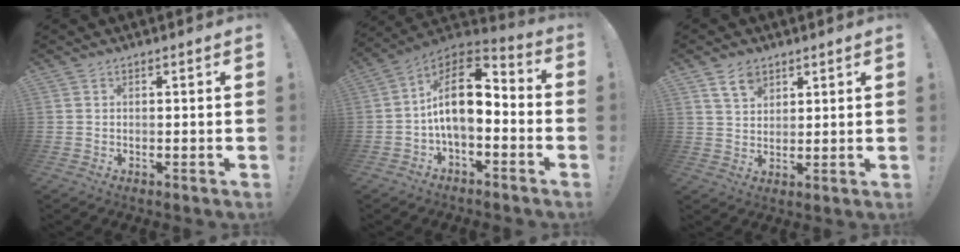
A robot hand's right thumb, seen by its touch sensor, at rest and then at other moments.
{"total": 13.9, "force": [0.5, 7.2, 11.8], "torque": [-0.206, 0.007, 0.012]}
{"total": 6.3, "force": [4.0, 3.9, 3.0], "torque": [-0.050, -0.012, 0.075]}